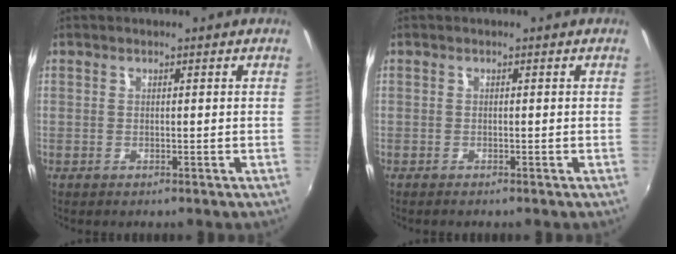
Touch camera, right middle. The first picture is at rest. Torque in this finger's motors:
{"motor_torque": [-0.53, -0.03, -0.02, -0.01]}